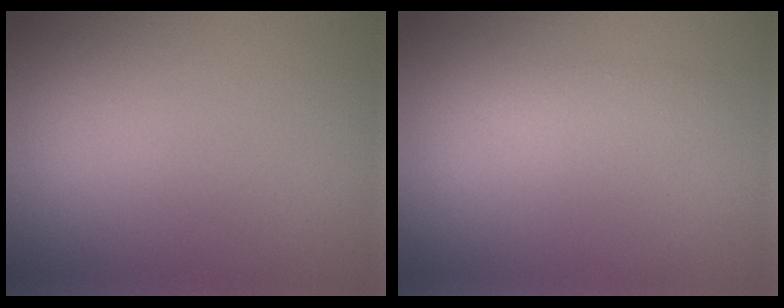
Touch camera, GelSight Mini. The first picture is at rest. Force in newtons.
{"total": 1.2, "press": 1.2, "slide": 0.1}